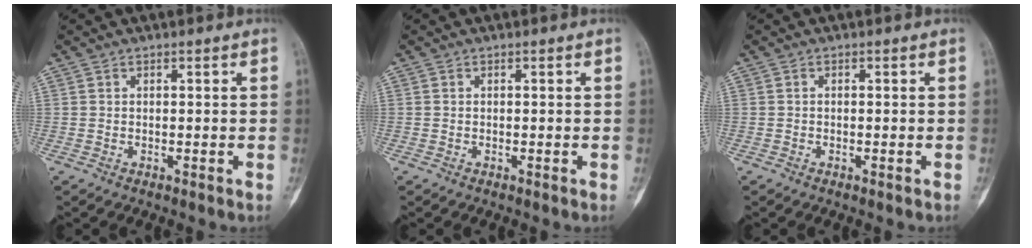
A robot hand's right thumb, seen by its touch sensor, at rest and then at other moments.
{"total": 0.0}
{"total": 0.0}